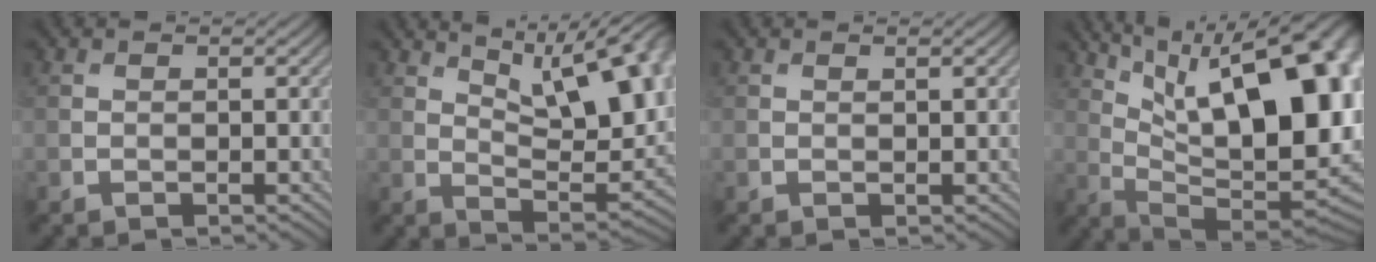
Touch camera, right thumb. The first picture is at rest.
{"total": 16.9, "force": [8.3, 6.9, 13.0], "torque": [-0.188, 0.023, 0.122]}
{"total": 0.6, "force": [0.4, 0.0, 0.5], "torque": [-0.007, 0.002, 0.007]}
{"total": 21.7, "force": [7.1, 9.8, 18.0], "torque": [-0.239, 0.046, 0.134]}